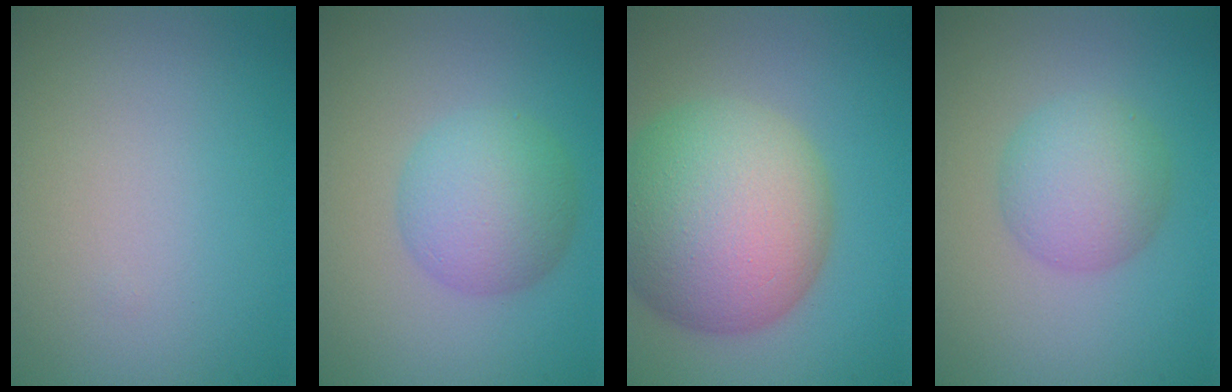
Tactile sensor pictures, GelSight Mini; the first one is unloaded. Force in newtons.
{"total": 5.0, "press": 5.0, "slide": 0.2}
{"total": 12.7, "press": 12.7, "slide": 0.6}
{"total": 4.4, "press": 4.4, "slide": 0.1}